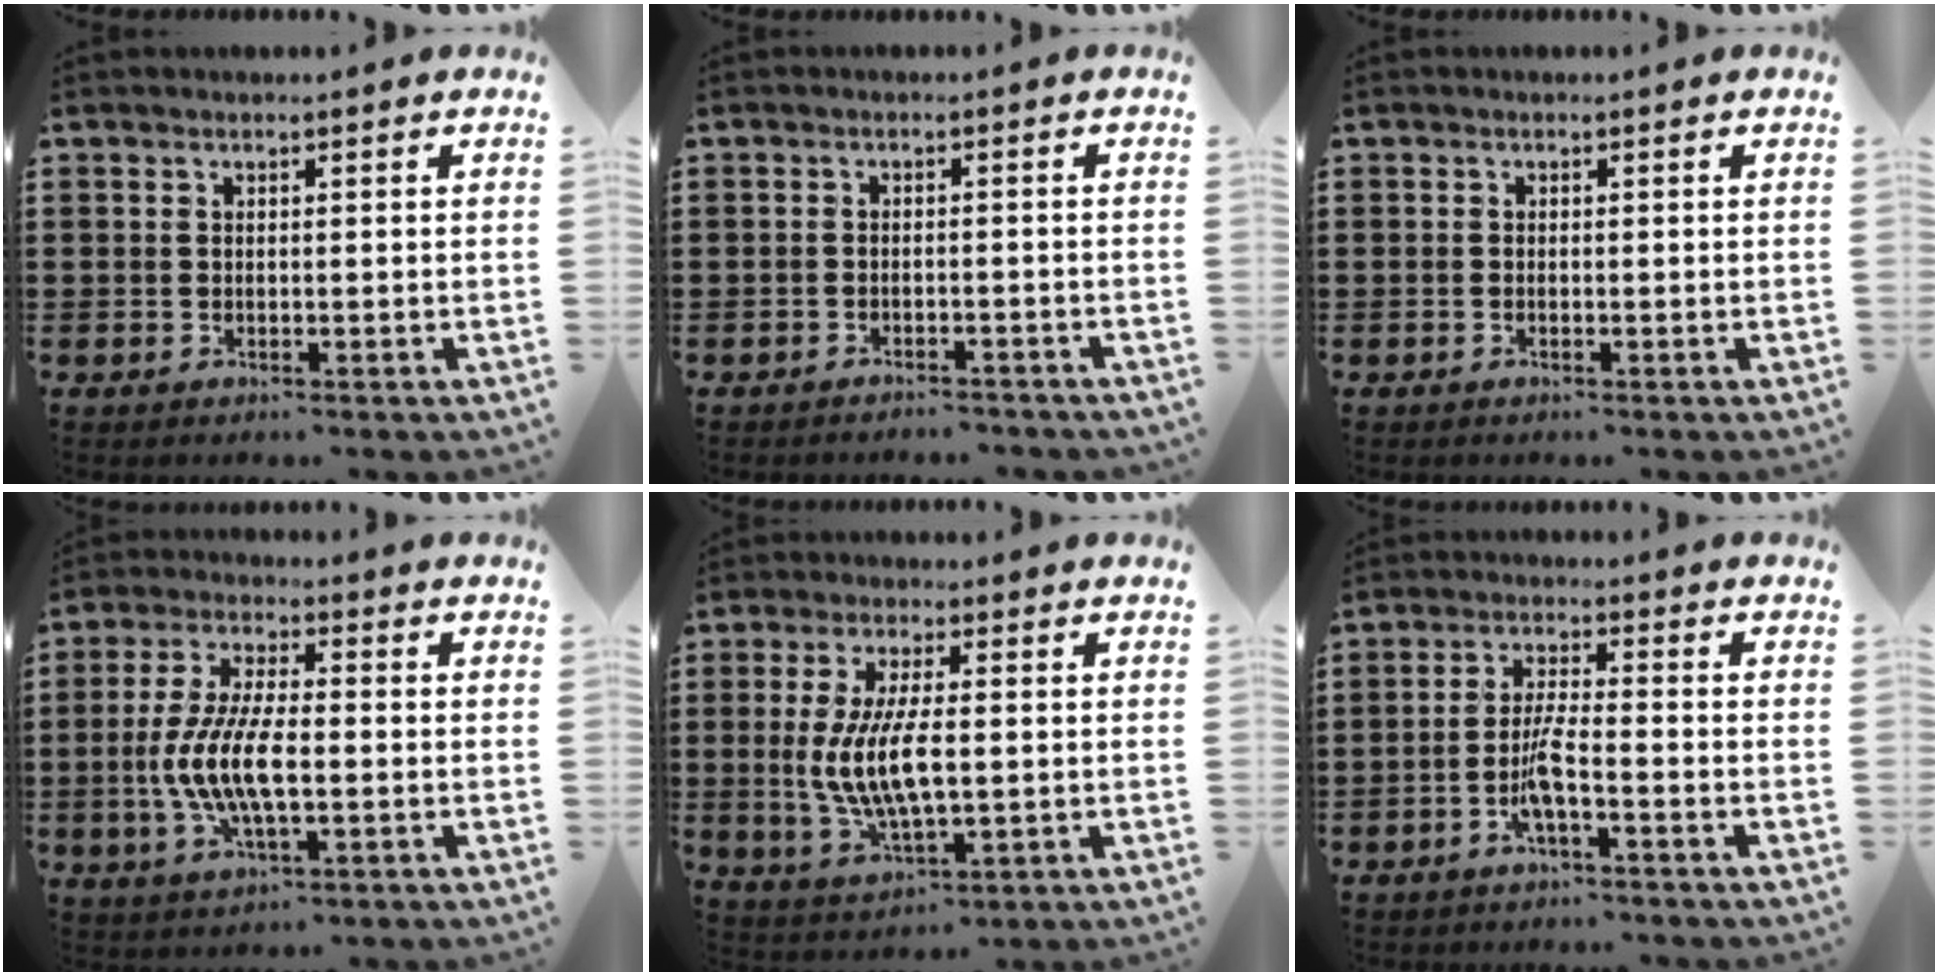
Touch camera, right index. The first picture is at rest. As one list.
[{"total": 1.6, "force": [-1.6, 0.2, 0.2], "torque": [-0.010, 0.001, -0.034]}, {"total": 0.0}, {"total": 9.5, "force": [-1.9, 3.4, 8.7], "torque": [-0.195, -0.013, -0.040]}, {"total": 9.3, "force": [-0.1, 3.4, 8.6], "torque": [-0.190, -0.007, -0.009]}, {"total": 4.9, "force": [-2.4, 0.6, 4.3], "torque": [-0.094, -0.006, -0.050]}]